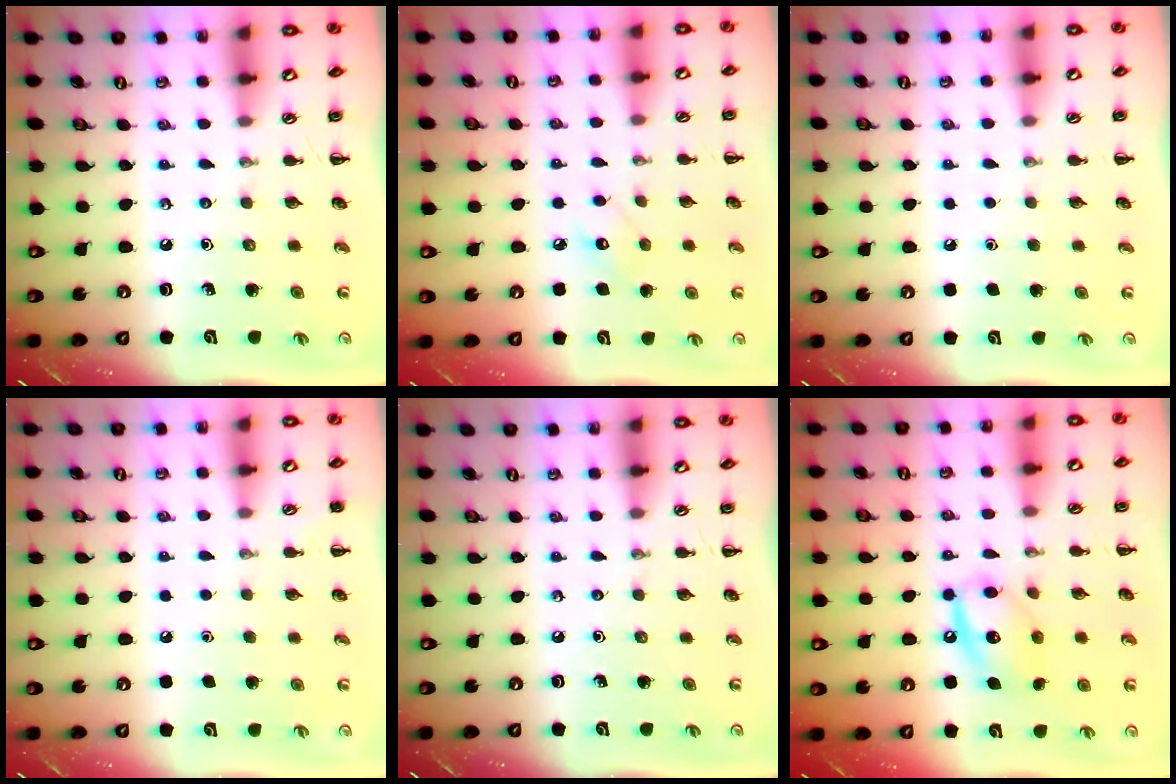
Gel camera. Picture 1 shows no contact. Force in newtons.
{"total": 6.3, "press": 6.2, "slide": 1.1}
{"total": 1.8, "press": 1.8, "slide": 0.1}
{"total": 1.6, "press": 1.6, "slide": 0.1}
{"total": 0.0}
{"total": 12.6, "press": 12.4, "slide": 1.9}